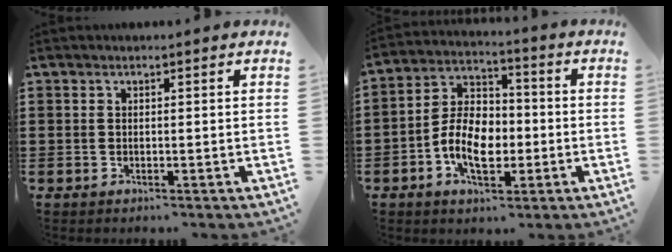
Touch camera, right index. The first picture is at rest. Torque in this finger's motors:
{"motor_torque": [2.14, 0.00, 0.37, 0.19]}